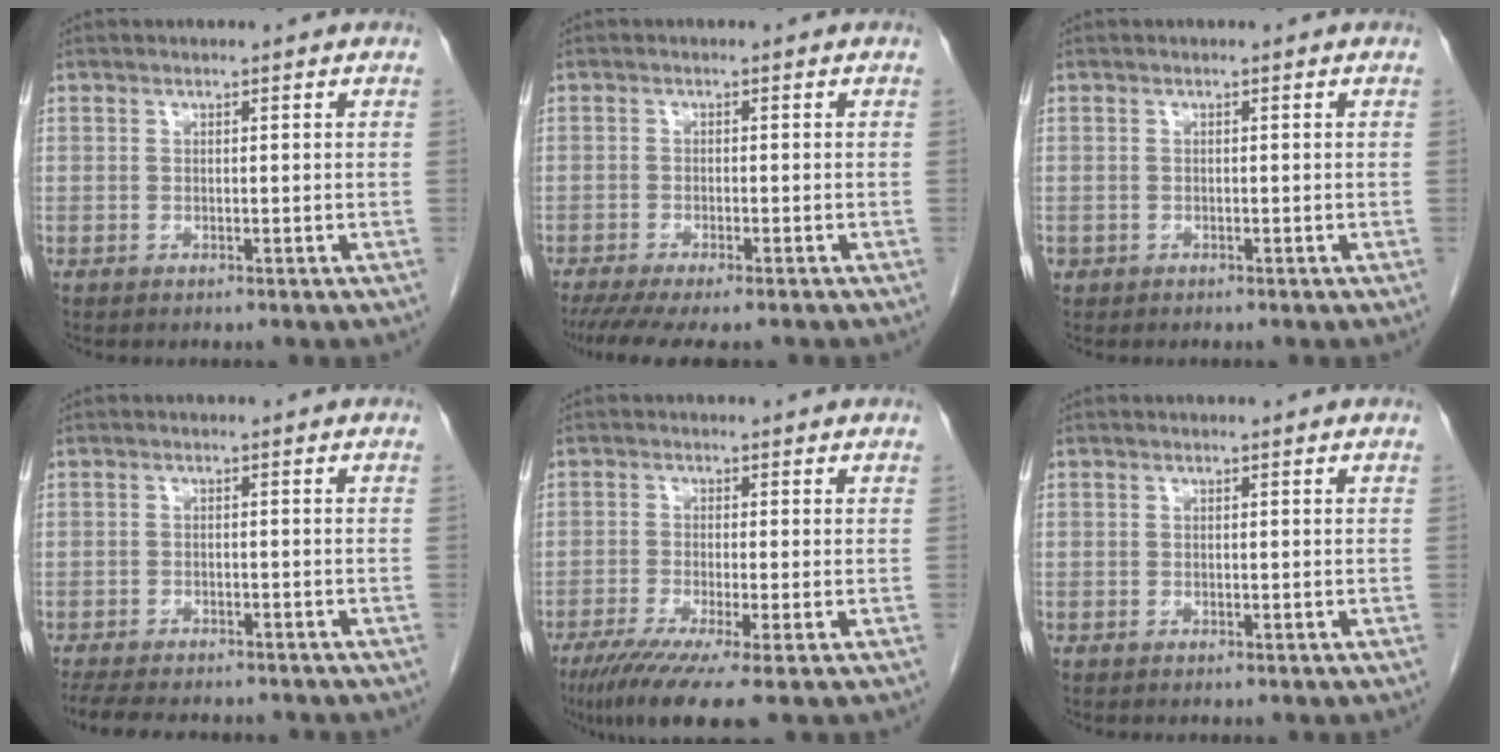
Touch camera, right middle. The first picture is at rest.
{"total": 9.6, "force": [-7.9, 1.6, 5.1], "torque": [-0.069, -0.012, -0.118]}
{"total": 0.5, "force": [-0.2, 0.5, 0.0], "torque": [-0.006, 0.004, -0.002]}
{"total": 12.3, "force": [-10.7, 3.5, 5.0], "torque": [-0.099, -0.010, -0.143]}
{"total": 8.6, "force": [-5.6, 0.0, 6.5], "torque": [-0.102, -0.022, -0.092]}
{"total": 0.0}